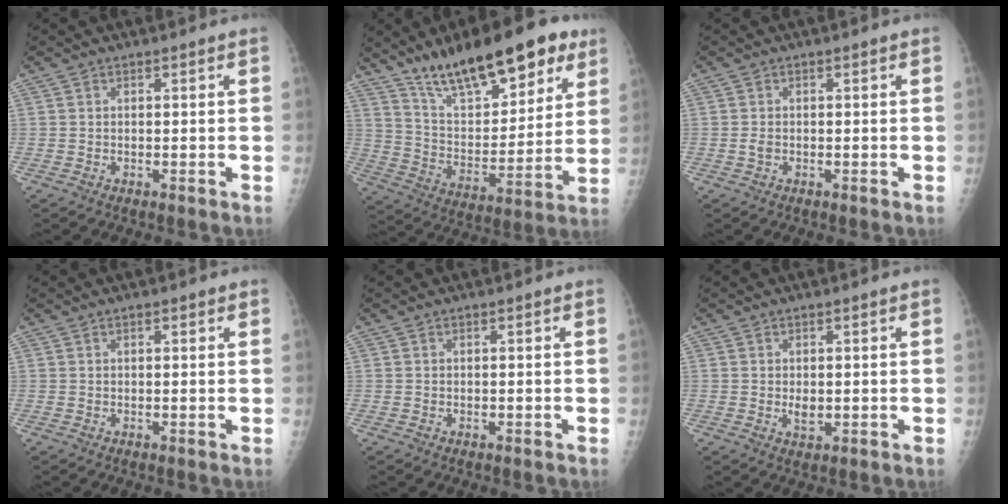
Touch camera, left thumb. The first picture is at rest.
{"total": 23.1, "force": [15.1, 8.8, 15.1], "torque": [-0.191, -0.051, 0.249]}
{"total": 1.0, "force": [-0.3, 0.6, 0.7], "torque": [-0.014, -0.001, -0.006]}
{"total": 1.3, "force": [0.7, 0.6, 0.9], "torque": [-0.010, 0.000, 0.007]}
{"total": 0.0}
{"total": 2.3, "force": [0.0, 1.5, 1.7], "torque": [-0.020, -0.005, 0.004]}